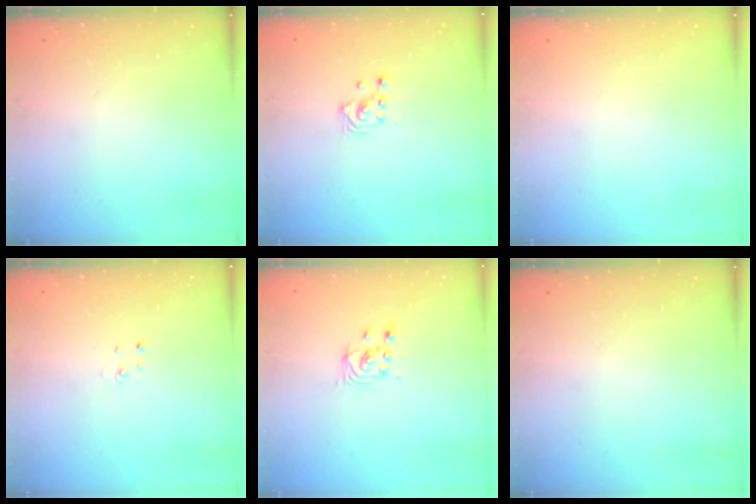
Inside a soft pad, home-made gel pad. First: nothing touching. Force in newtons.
{"total": 2.3, "press": 2.3, "slide": 0.3}
{"total": 0.0}
{"total": 1.9, "press": 1.9, "slide": 0.2}
{"total": 2.6, "press": 2.6, "slide": 0.1}
{"total": 0.0}